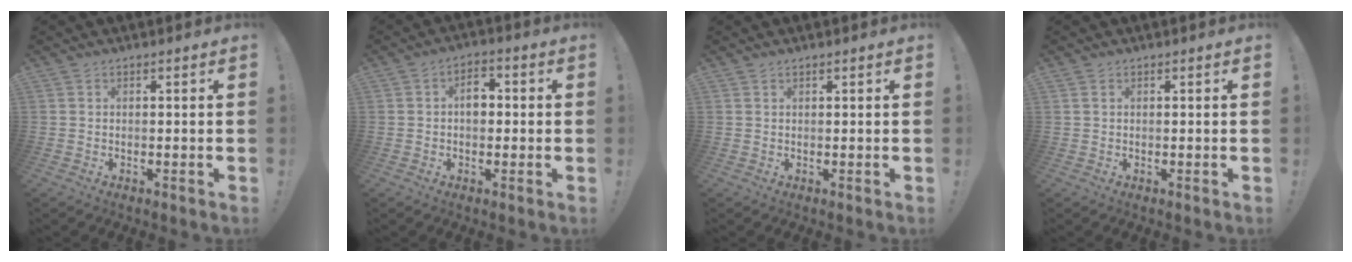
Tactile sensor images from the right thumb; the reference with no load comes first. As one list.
[{"total": 5.2, "force": [0.2, 3.7, 3.7], "torque": [-0.048, 0.009, 0.000]}, {"total": 0.5, "force": [0.5, 0.1, 0.2], "torque": [-0.002, 0.000, 0.008]}, {"total": 0.5, "force": [0.3, 0.4, 0.3], "torque": [-0.014, 0.005, 0.007]}]